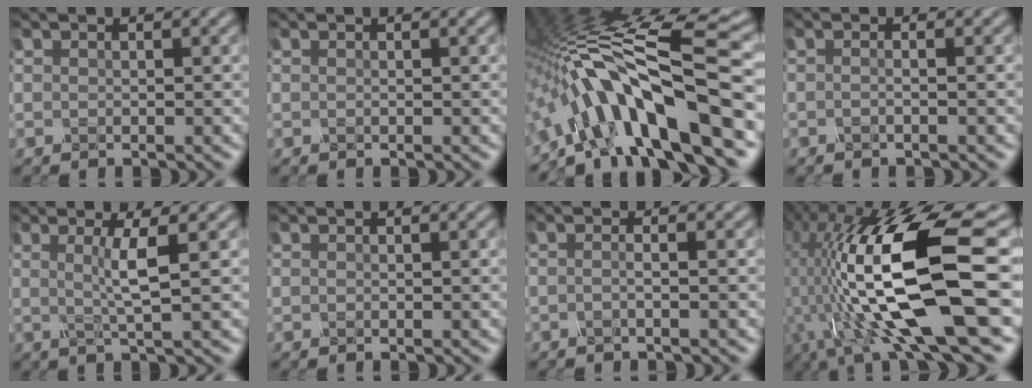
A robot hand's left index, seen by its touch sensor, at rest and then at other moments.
{"total": 0.0}
{"total": 14.5, "force": [-6.5, 3.8, 12.3], "torque": [-0.202, 0.025, -0.106]}
{"total": 1.6, "force": [-0.5, 0.6, 1.3], "torque": [-0.011, 0.003, -0.029]}
{"total": 3.0, "force": [0.1, 0.3, 3.0], "torque": [-0.049, 0.000, 0.002]}
{"total": 0.0}
{"total": 1.9, "force": [-0.4, 0.9, 1.6], "torque": [-0.011, 0.007, -0.033]}
{"total": 16.1, "force": [-2.2, 5.9, 14.8], "torque": [-0.297, -0.005, -0.038]}